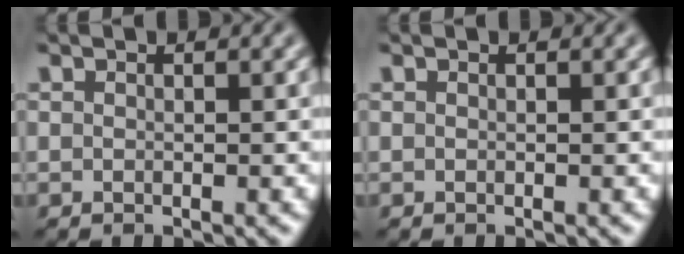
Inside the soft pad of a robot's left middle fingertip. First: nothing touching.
{"total": 0.0}